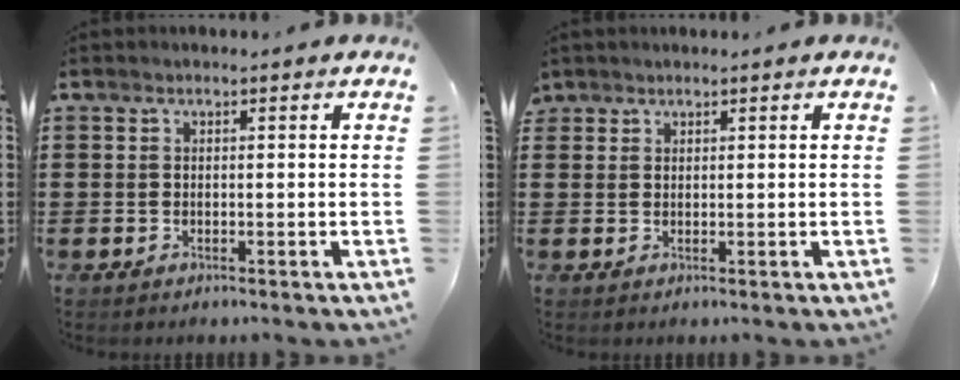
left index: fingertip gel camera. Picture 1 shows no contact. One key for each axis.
{"total": 1.3, "fx": 1.1, "fy": 0.6, "fz": 0.0, "tx": -0.002, "ty": 0.003, "tz": 0.023}